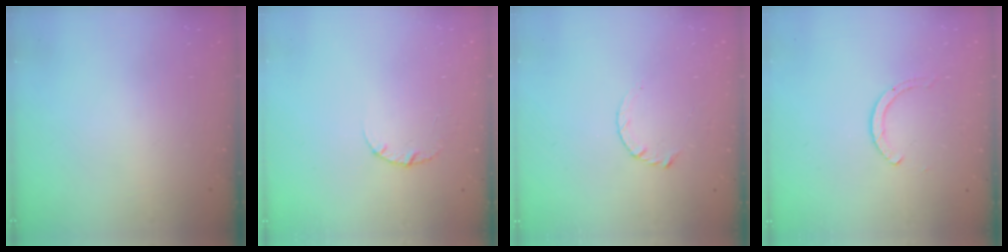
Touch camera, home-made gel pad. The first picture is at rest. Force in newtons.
{"total": 2.6, "press": 2.6, "slide": 0.3}
{"total": 3.5, "press": 3.5, "slide": 0.4}
{"total": 2.0, "press": 1.9, "slide": 0.3}